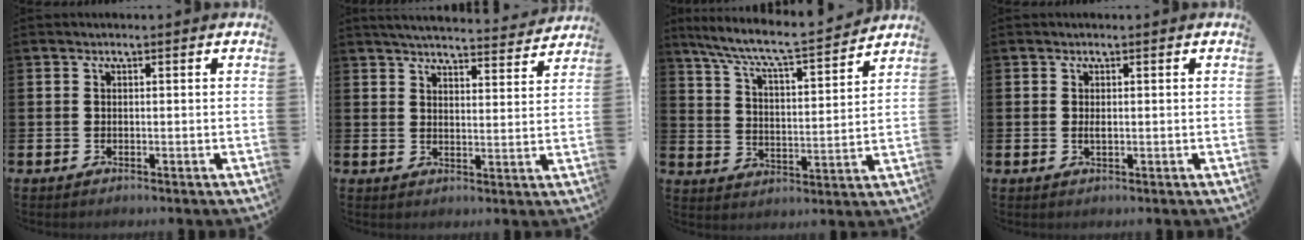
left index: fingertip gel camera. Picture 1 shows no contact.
{"total": 5.0, "force": [4.9, 0.4, 0.8], "torque": [-0.019, -0.039, 0.084]}
{"total": 7.7, "force": [7.1, 0.4, 3.0], "torque": [-0.088, -0.055, 0.118]}
{"total": 0.9, "force": [0.1, 0.3, 0.8], "torque": [-0.012, 0.001, 0.000]}